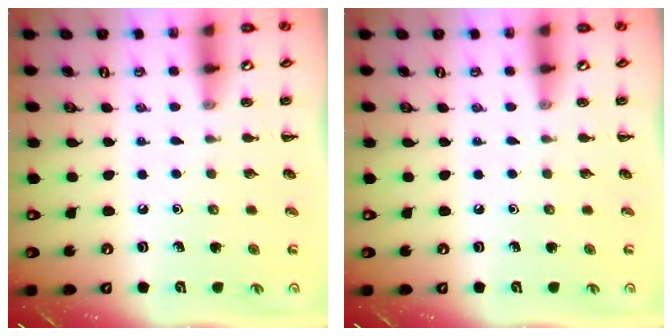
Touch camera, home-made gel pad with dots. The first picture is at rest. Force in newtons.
{"total": 0.0}